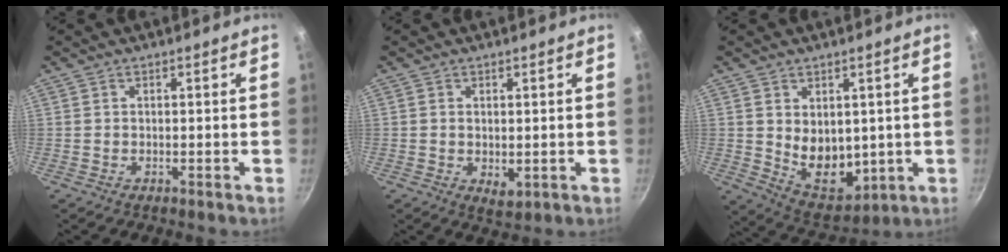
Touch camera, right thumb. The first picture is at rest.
{"total": 2.9, "force": [0.2, 1.8, 2.2], "torque": [-0.033, -0.009, 0.006]}
{"total": 10.5, "force": [1.2, 7.4, 7.3], "torque": [-0.083, -0.033, 0.044]}